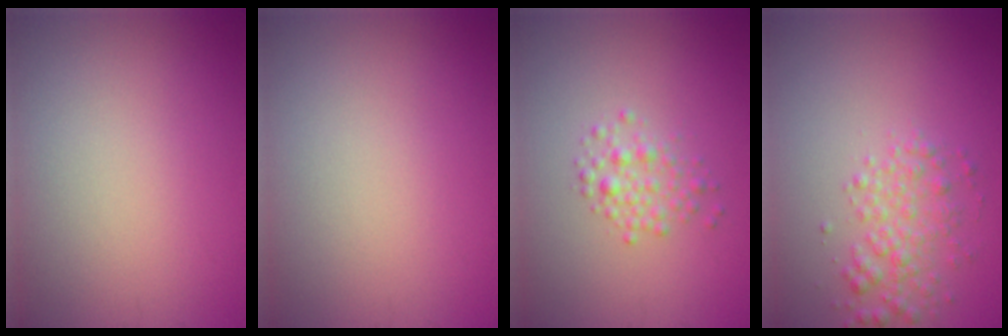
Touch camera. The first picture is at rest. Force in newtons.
{"total": 0.0}
{"total": 2.0, "press": 2.0, "slide": 0.0}
{"total": 2.8, "press": 2.8, "slide": 0.1}